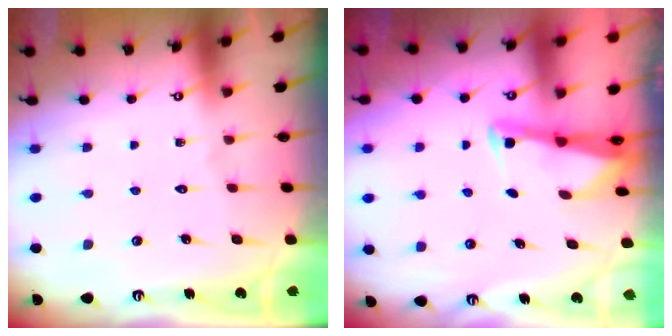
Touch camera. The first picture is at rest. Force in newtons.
{"total": 2.7, "press": 2.7, "slide": 0.2}